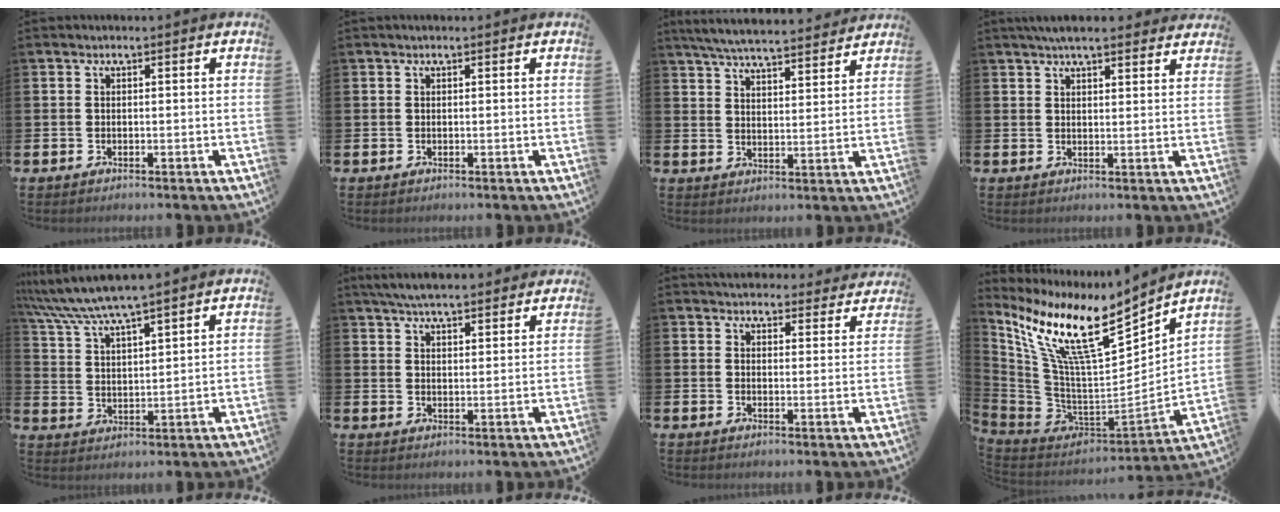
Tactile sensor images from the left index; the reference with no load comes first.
{"total": 0.0}
{"total": 6.4, "force": [6.2, 0.6, 1.5], "torque": [-0.046, -0.035, 0.111]}
{"total": 4.4, "force": [4.1, 0.8, 1.4], "torque": [-0.029, -0.012, 0.073]}
{"total": 7.1, "force": [6.7, 0.4, 2.5], "torque": [-0.079, -0.032, 0.118]}
{"total": 5.7, "force": [5.4, 0.6, 1.5], "torque": [-0.036, -0.022, 0.098]}
{"total": 4.6, "force": [4.5, 1.2, 0.0], "torque": [0.001, -0.030, 0.079]}
{"total": 13.7, "force": [8.9, 3.6, 9.8], "torque": [-0.230, -0.055, 0.153]}